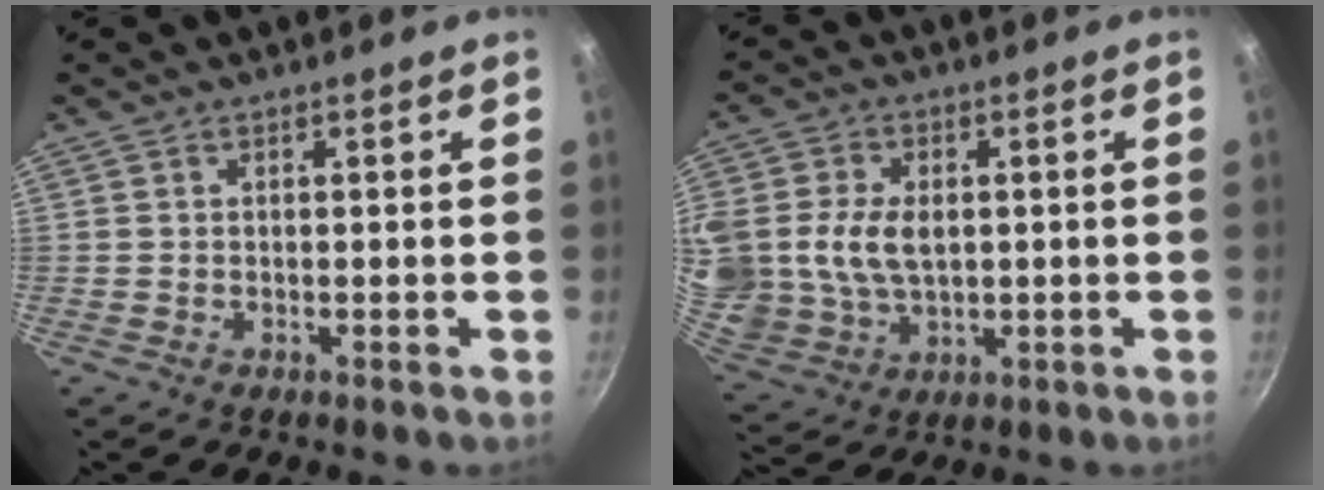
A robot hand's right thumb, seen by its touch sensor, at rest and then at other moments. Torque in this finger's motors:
{"motor_torque": [1.04, 1.05, 0.48, -0.40, 0.20]}